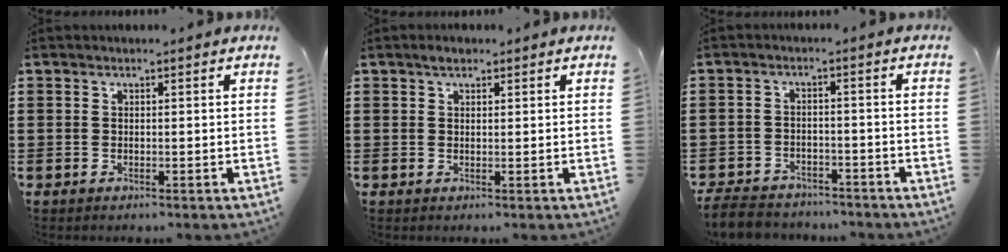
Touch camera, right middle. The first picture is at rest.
{"total": 1.4, "force": [1.0, 0.8, 0.6], "torque": [-0.013, 0.006, 0.018]}
{"total": 4.7, "force": [-4.5, 1.2, 0.5], "torque": [-0.020, 0.004, -0.094]}